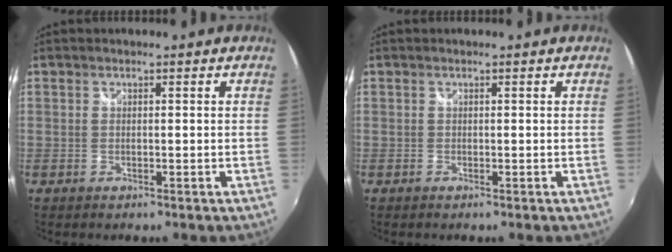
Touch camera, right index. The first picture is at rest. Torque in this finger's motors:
{"motor_torque": [0.08, -0.05, -0.02, 0.01]}